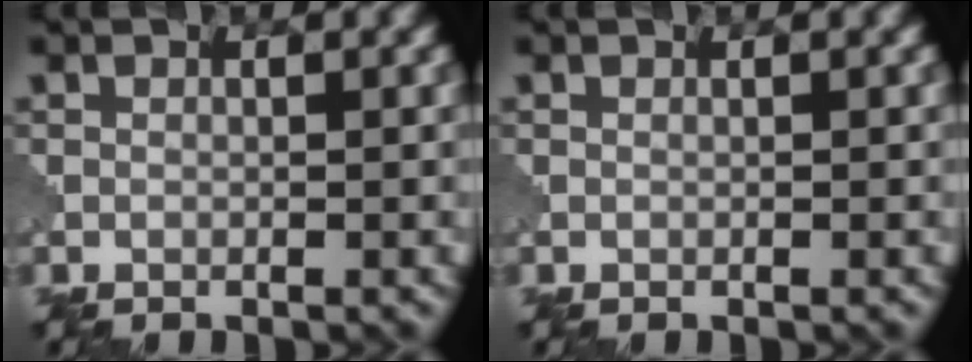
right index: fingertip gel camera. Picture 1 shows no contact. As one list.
[{"total": 0.0}]